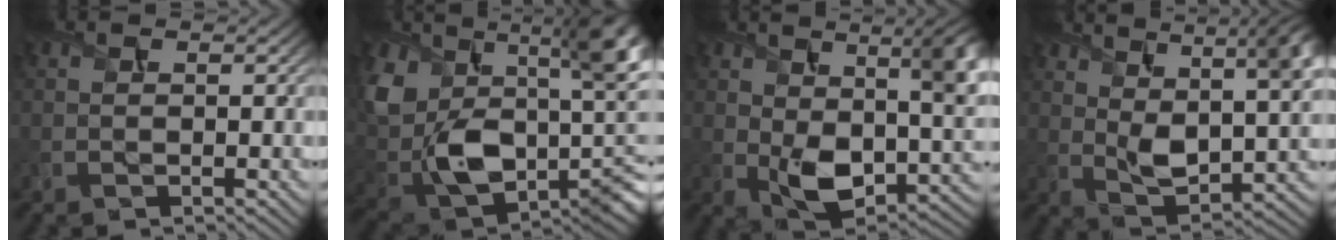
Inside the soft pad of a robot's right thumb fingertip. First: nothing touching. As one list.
[{"total": 16.9, "force": [1.8, 10.6, 13.0], "torque": [-0.246, -0.037, 0.044]}, {"total": 12.4, "force": [1.1, 7.0, 10.2], "torque": [-0.175, -0.026, 0.030]}, {"total": 12.4, "force": [4.5, 5.8, 10.0], "torque": [-0.181, 0.007, 0.073]}]